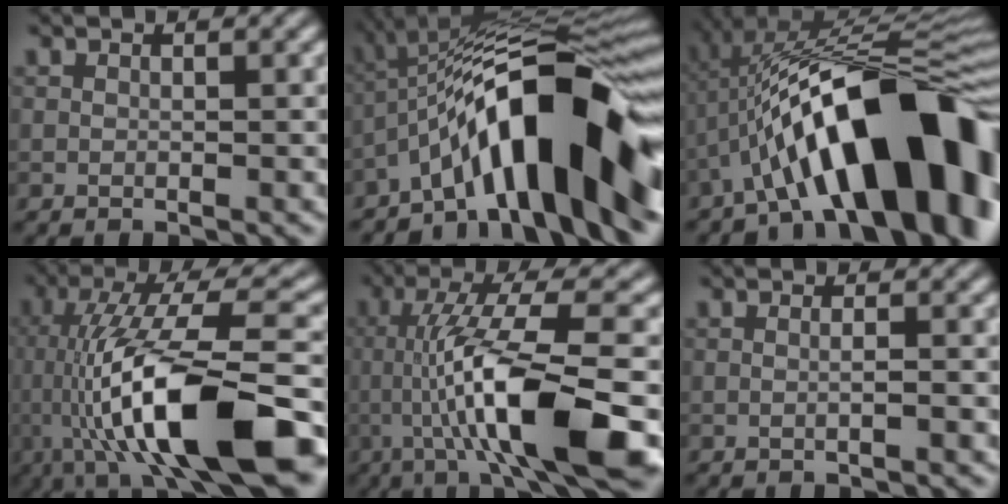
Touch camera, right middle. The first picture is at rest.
{"total": 13.1, "force": [-5.5, 3.4, 11.4], "torque": [-0.173, 0.034, -0.085]}
{"total": 16.1, "force": [-5.3, 5.5, 14.2], "torque": [-0.196, 0.047, -0.082]}
{"total": 13.8, "force": [-3.6, 3.3, 12.9], "torque": [-0.224, 0.031, -0.048]}
{"total": 11.1, "force": [-2.6, 1.7, 10.7], "torque": [-0.181, 0.028, -0.035]}
{"total": 1.4, "force": [-0.1, 0.5, 1.3], "torque": [0.001, 0.017, -0.012]}